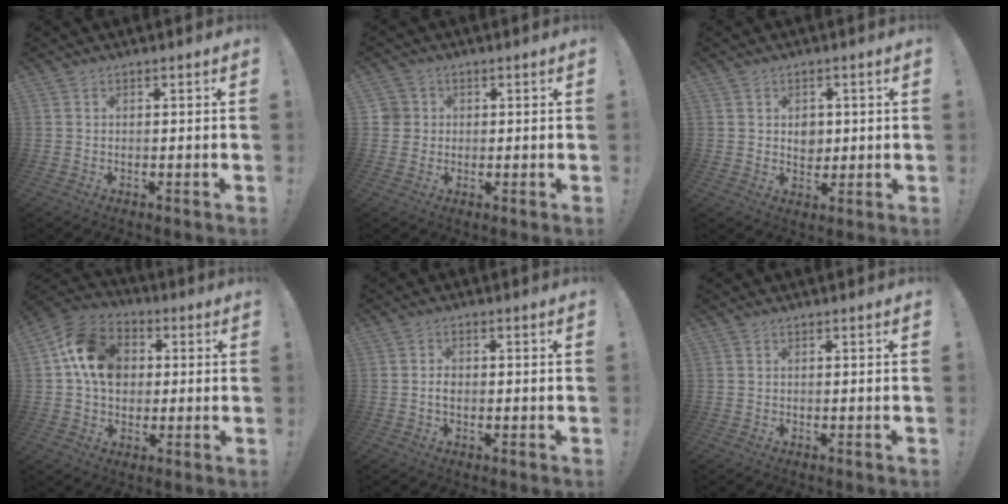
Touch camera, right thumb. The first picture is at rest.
{"total": 3.6, "force": [0.7, 3.4, 0.7], "torque": [-0.010, 0.004, 0.014]}
{"total": 4.6, "force": [0.7, 4.1, 2.0], "torque": [-0.017, -0.001, 0.010]}
{"total": 15.3, "force": [3.0, 12.1, 8.8], "torque": [-0.147, 0.005, 0.064]}
{"total": 2.1, "force": [-0.4, 1.5, 1.5], "torque": [-0.024, 0.007, -0.007]}
{"total": 0.0}